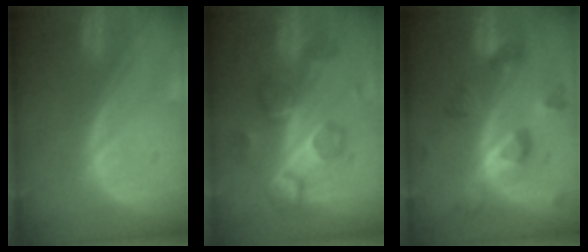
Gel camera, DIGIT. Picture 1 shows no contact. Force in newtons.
{"total": 8.5, "press": 7.8, "slide": 3.5}
{"total": 7.7, "press": 7.7, "slide": 0.1}